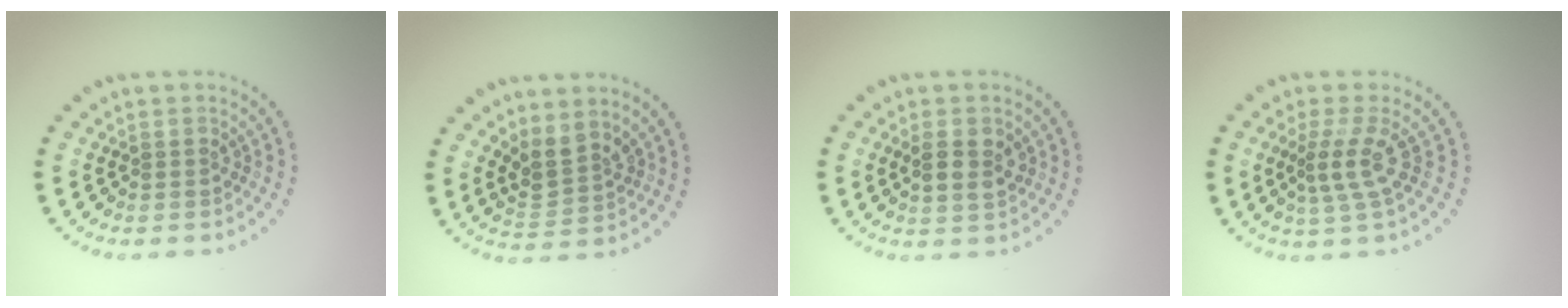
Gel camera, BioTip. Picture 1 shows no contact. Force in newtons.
{"total": 2.7, "press": 2.0, "slide": 1.8}
{"total": 2.6, "press": 2.5, "slide": 0.6}
{"total": 2.7, "press": 1.9, "slide": 1.9}